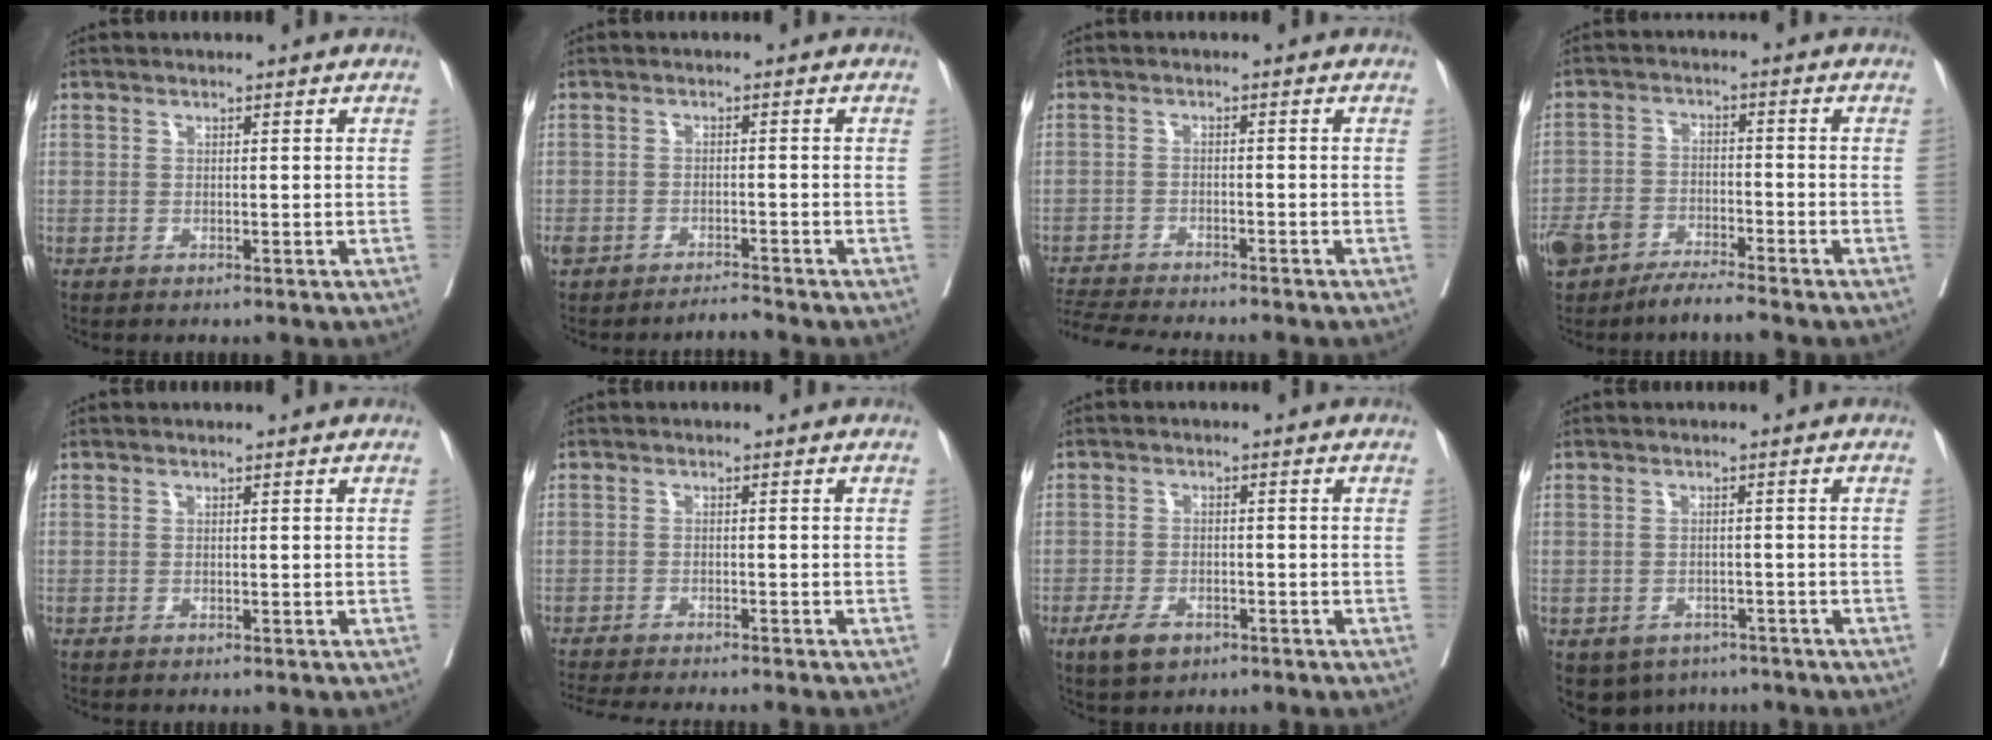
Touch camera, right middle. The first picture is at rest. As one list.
[{"total": 2.2, "force": [-2.1, 0.0, 0.7], "torque": [-0.017, -0.001, -0.035]}, {"total": 8.1, "force": [-7.7, -0.2, 2.7], "torque": [-0.048, -0.015, -0.126]}, {"total": 6.2, "force": [-5.0, 1.6, 3.2], "torque": [-0.069, 0.001, -0.092]}, {"total": 0.0}, {"total": 10.4, "force": [-9.4, 0.3, 4.4], "torque": [-0.054, -0.023, -0.133]}, {"total": 4.2, "force": [-2.6, 2.1, 2.6], "torque": [-0.058, -0.005, -0.040]}, {"total": 6.5, "force": [-4.4, 4.5, 1.2], "torque": [-0.025, 0.001, -0.057]}]